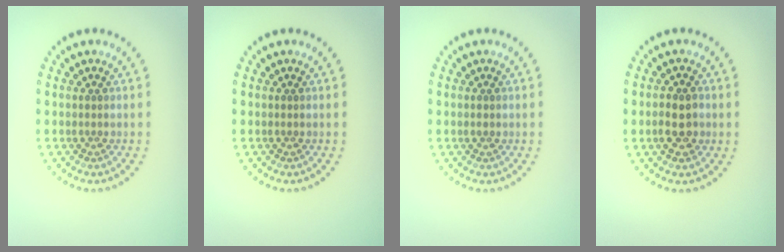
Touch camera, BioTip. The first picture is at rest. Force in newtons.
{"total": 0.0}
{"total": 0.7, "press": 0.7, "slide": 0.1}
{"total": 2.5, "press": 2.5, "slide": 0.4}